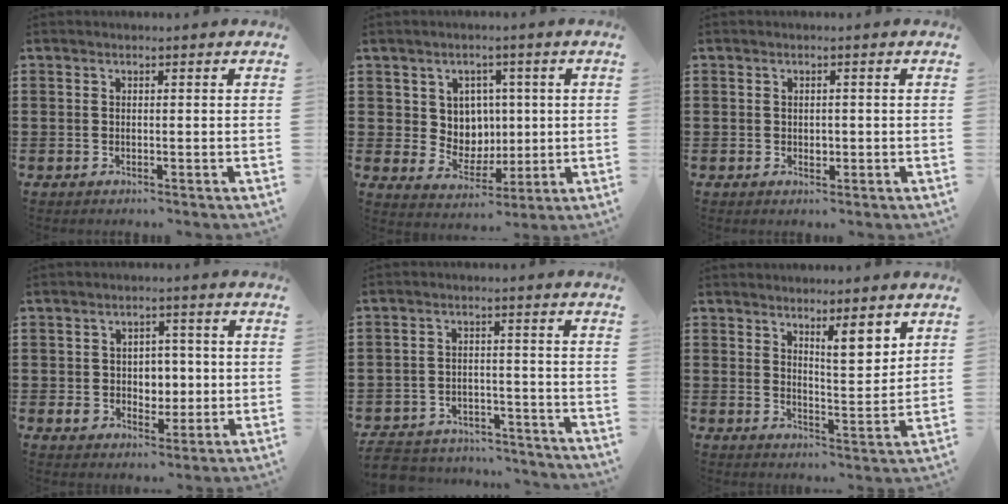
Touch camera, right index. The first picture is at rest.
{"total": 5.6, "force": [2.0, 5.0, 1.2], "torque": [-0.046, 0.000, 0.037]}
{"total": 1.1, "force": [0.0, 0.7, 0.8], "torque": [-0.016, 0.004, -0.001]}
{"total": 4.6, "force": [0.1, 4.2, 2.0], "torque": [-0.046, 0.010, -0.001]}
{"total": 4.5, "force": [-4.4, 0.9, 0.4], "torque": [-0.016, 0.007, -0.091]}
{"total": 6.1, "force": [4.5, 1.7, 3.8], "torque": [-0.062, -0.012, 0.075]}